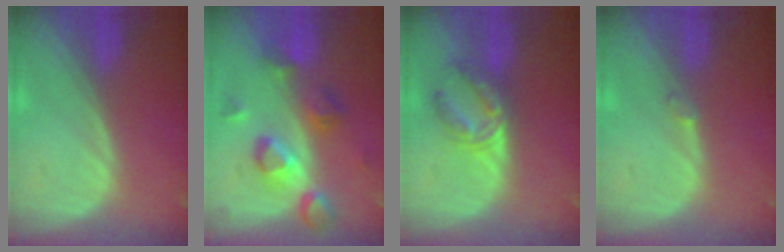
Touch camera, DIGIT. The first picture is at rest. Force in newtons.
{"total": 7.5, "press": 7.4, "slide": 0.8}
{"total": 5.7, "press": 5.6, "slide": 0.9}
{"total": 0.7, "press": 0.7, "slide": 0.2}